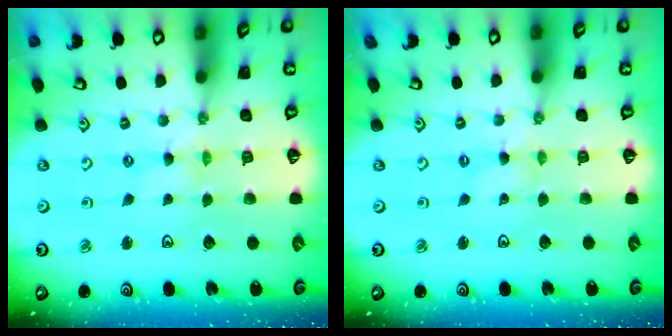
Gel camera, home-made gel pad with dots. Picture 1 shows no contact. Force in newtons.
{"total": 0.0}